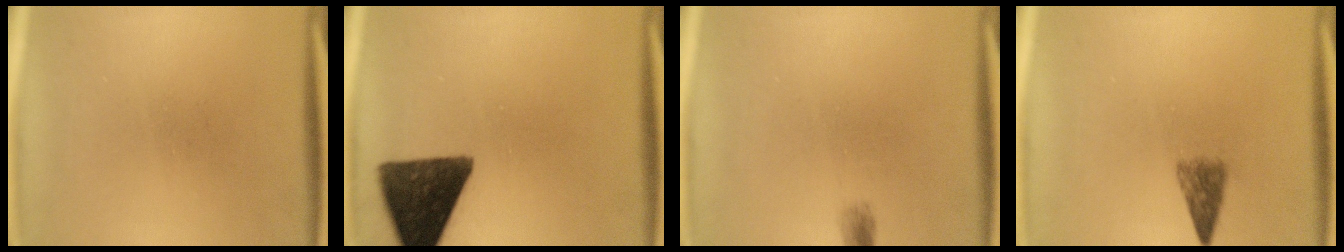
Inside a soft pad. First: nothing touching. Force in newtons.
{"total": 13.6}
{"total": 1.4}
{"total": 2.9}